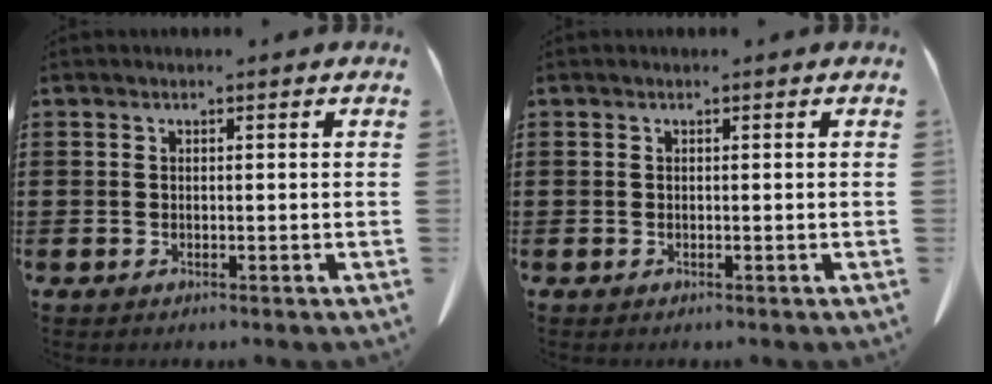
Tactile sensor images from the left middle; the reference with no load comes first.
{"total": 0.0}